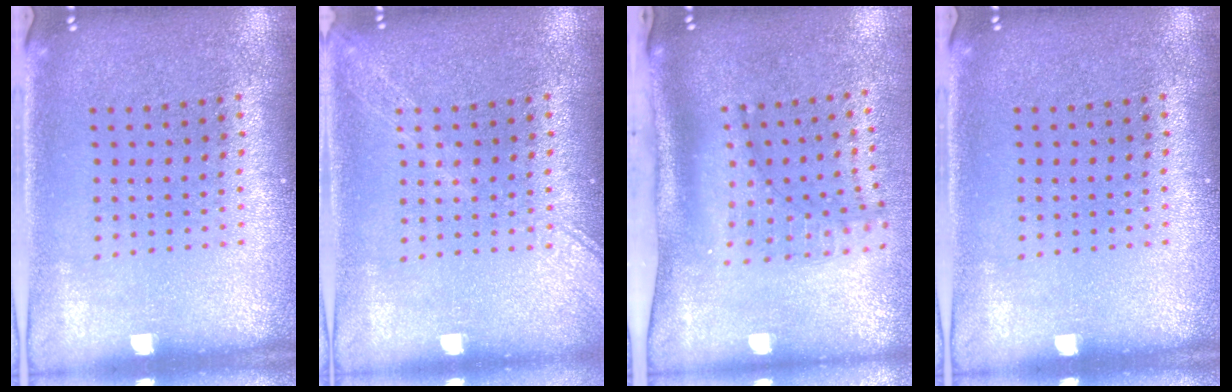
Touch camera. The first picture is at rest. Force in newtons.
{"total": 2.4, "press": 2.3, "slide": 0.4}
{"total": 2.1, "press": 1.5, "slide": 1.4}
{"total": 0.0}